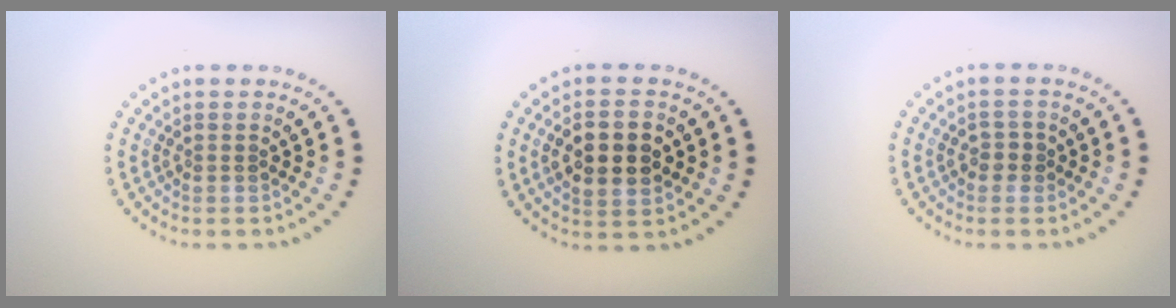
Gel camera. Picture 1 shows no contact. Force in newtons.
{"total": 5.0, "press": 5.0, "slide": 0.3}
{"total": 0.9, "press": 0.9, "slide": 0.2}